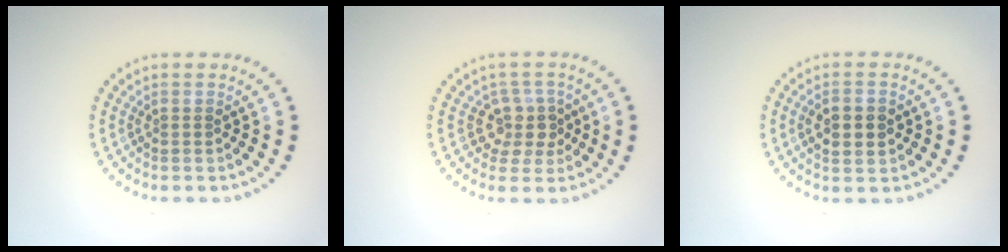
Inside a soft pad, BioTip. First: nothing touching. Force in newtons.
{"total": 2.7, "press": 2.2, "slide": 1.6}
{"total": 3.5, "press": 3.5, "slide": 0.1}